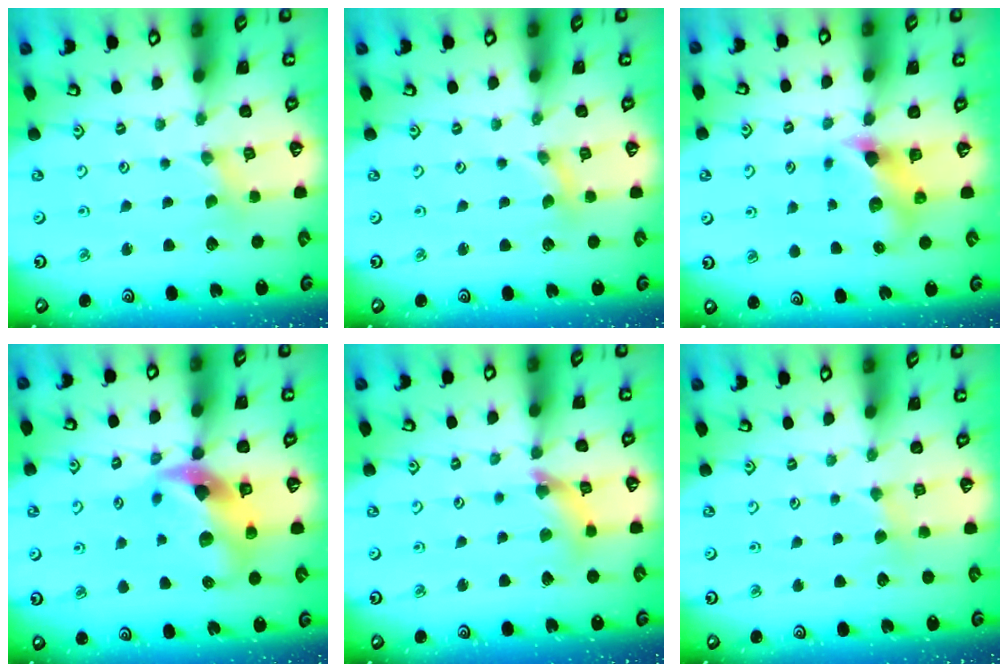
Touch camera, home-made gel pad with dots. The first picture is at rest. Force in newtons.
{"total": 0.0}
{"total": 6.9, "press": 6.9, "slide": 0.9}
{"total": 13.0, "press": 12.9, "slide": 1.8}
{"total": 8.2, "press": 8.1, "slide": 0.6}
{"total": 1.9, "press": 1.9, "slide": 0.3}